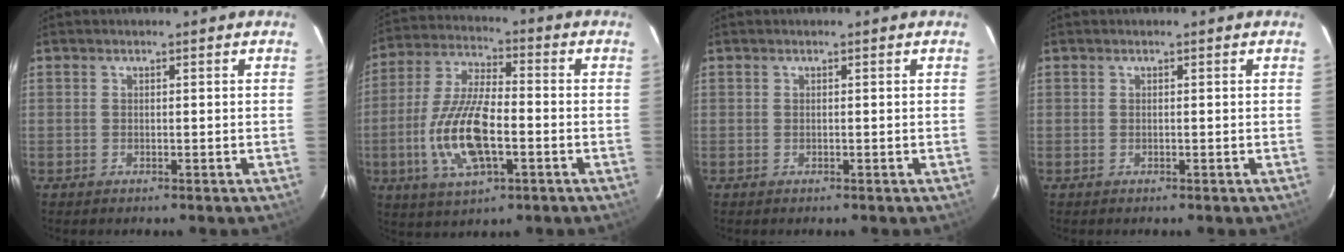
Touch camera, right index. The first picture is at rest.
{"total": 15.1, "force": [-3.8, 5.8, 13.4], "torque": [-0.284, -0.005, -0.072]}
{"total": 0.0}
{"total": 0.0}